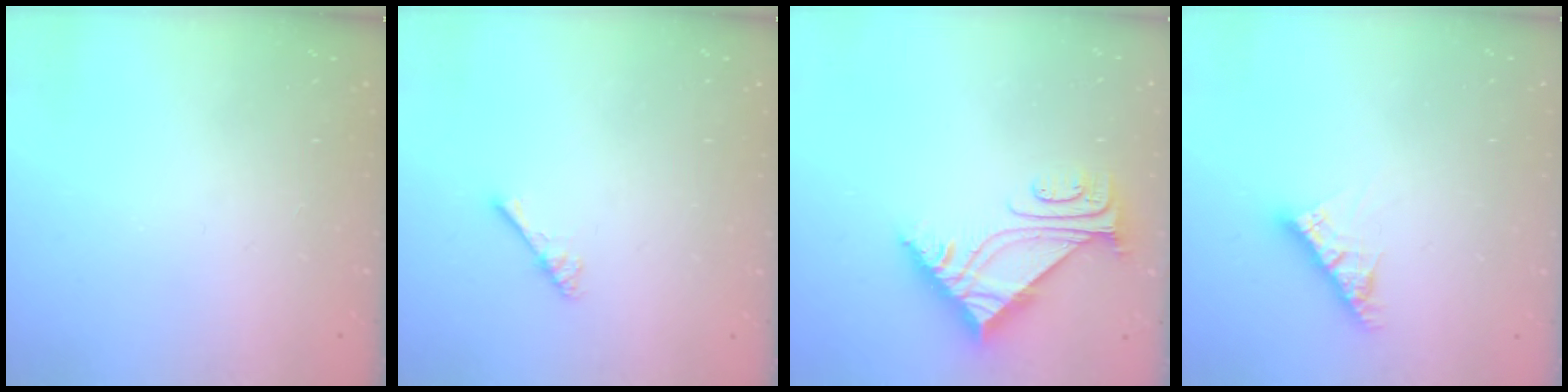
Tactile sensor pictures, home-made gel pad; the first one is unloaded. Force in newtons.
{"total": 2.5, "press": 2.5, "slide": 0.4}
{"total": 7.0, "press": 6.9, "slide": 0.9}
{"total": 7.8, "press": 7.7, "slide": 0.8}